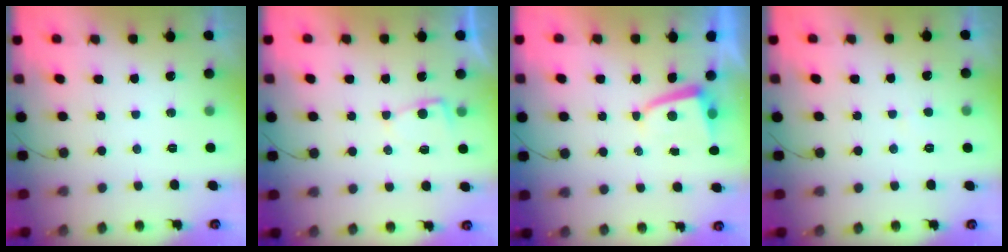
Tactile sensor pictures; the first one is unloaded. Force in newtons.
{"total": 2.9, "press": 2.9, "slide": 0.3}
{"total": 2.6, "press": 2.6, "slide": 0.4}
{"total": 1.6, "press": 1.6, "slide": 0.1}